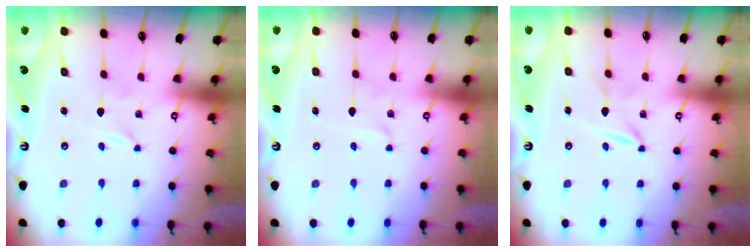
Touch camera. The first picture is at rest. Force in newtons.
{"total": 2.1, "press": 2.1, "slide": 0.3}
{"total": 1.6, "press": 1.6, "slide": 0.1}